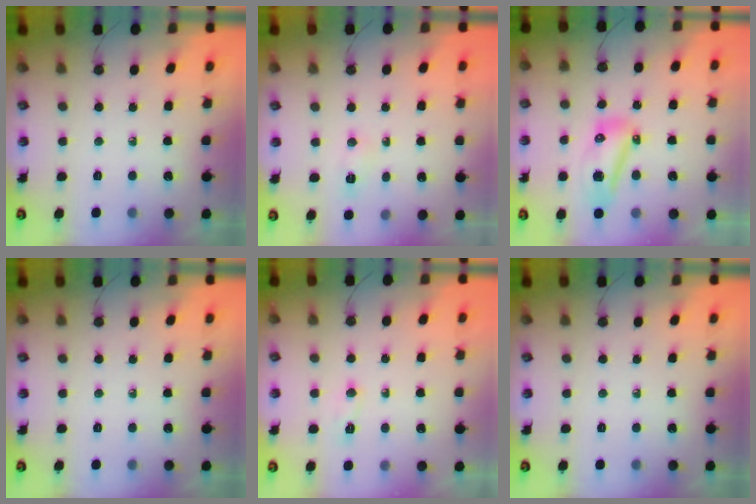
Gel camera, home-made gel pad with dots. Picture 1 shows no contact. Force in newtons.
{"total": 3.0, "press": 3.0, "slide": 0.4}
{"total": 10.1, "press": 10.1, "slide": 1.2}
{"total": 0.0}
{"total": 14.3, "press": 4.9, "slide": 13.4}
{"total": 0.0}